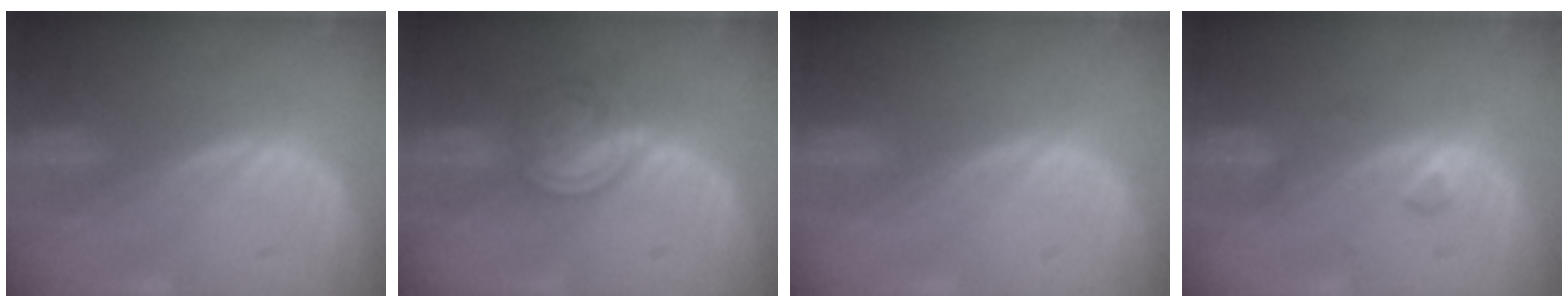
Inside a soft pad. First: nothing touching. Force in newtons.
{"total": 6.1, "press": 5.4, "slide": 2.8}
{"total": 0.0}
{"total": 1.8, "press": 1.8, "slide": 0.1}